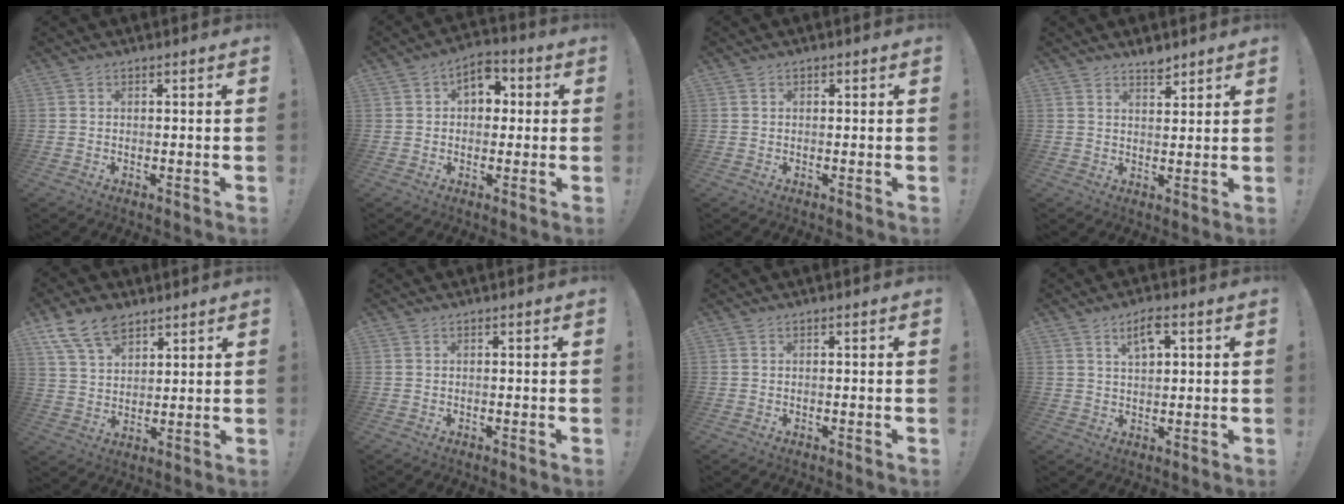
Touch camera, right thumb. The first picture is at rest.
{"total": 7.4, "force": [1.7, 5.6, 4.4], "torque": [-0.056, 0.003, 0.031]}
{"total": 0.5, "force": [0.2, 0.5, 0.2], "torque": [-0.001, 0.000, 0.002]}
{"total": 3.8, "force": [3.3, 1.5, 1.2], "torque": [-0.006, -0.025, 0.057]}
{"total": 11.8, "force": [8.1, 6.8, 5.2], "torque": [-0.098, -0.038, 0.158]}
{"total": 0.0}
{"total": 0.0}
{"total": 5.8, "force": [2.7, 2.5, 4.5], "torque": [-0.068, -0.005, 0.042]}